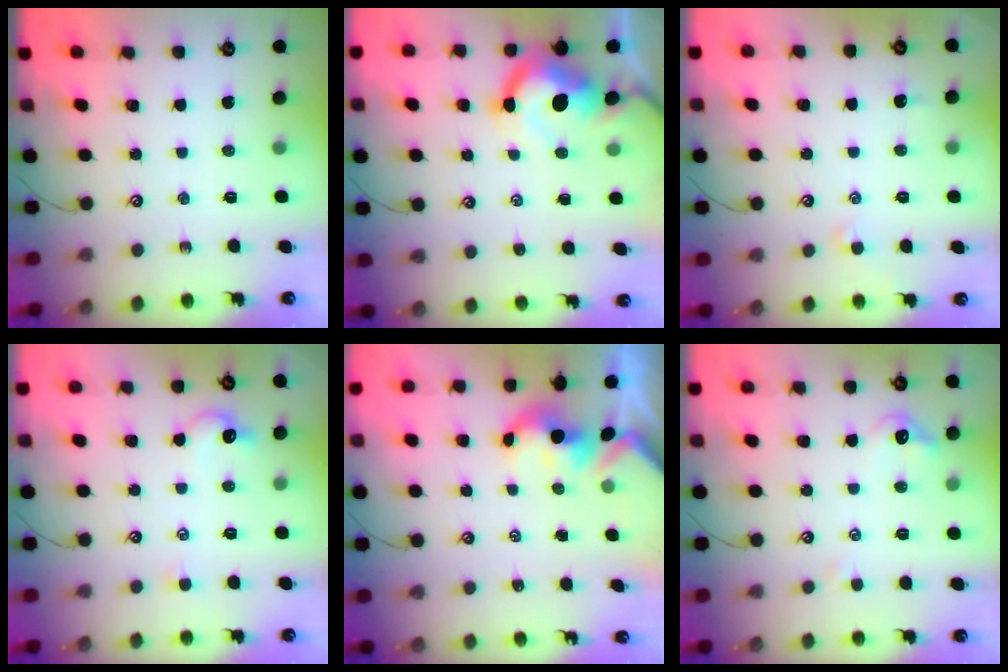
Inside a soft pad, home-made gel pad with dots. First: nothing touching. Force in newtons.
{"total": 8.4, "press": 8.3, "slide": 1.1}
{"total": 0.8, "press": 0.7, "slide": 0.4}
{"total": 3.0, "press": 2.9, "slide": 0.6}
{"total": 2.9, "press": 2.8, "slide": 0.6}
{"total": 0.8, "press": 0.2, "slide": 0.7}